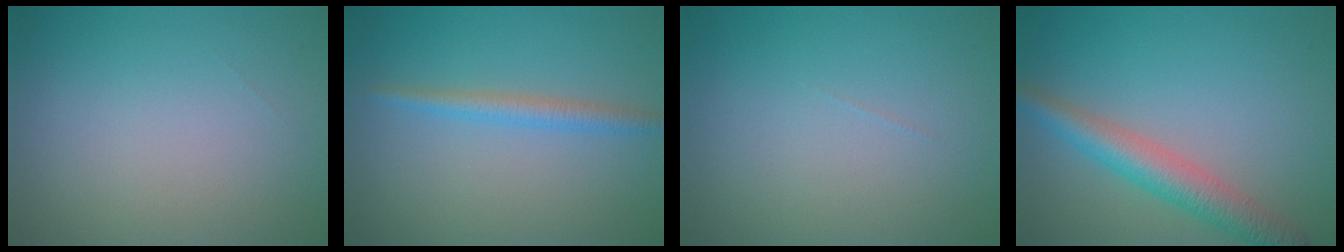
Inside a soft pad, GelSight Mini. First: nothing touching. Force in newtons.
{"total": 2.1, "press": 2.1, "slide": 0.0}
{"total": 0.0}
{"total": 4.4, "press": 4.4, "slide": 0.1}